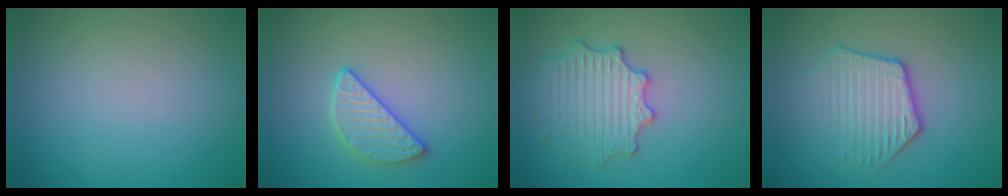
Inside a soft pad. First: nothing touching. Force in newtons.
{"total": 2.9, "press": 2.6, "slide": 1.1}
{"total": 3.6, "press": 3.6, "slide": 0.6}
{"total": 3.6, "press": 3.1, "slide": 1.8}